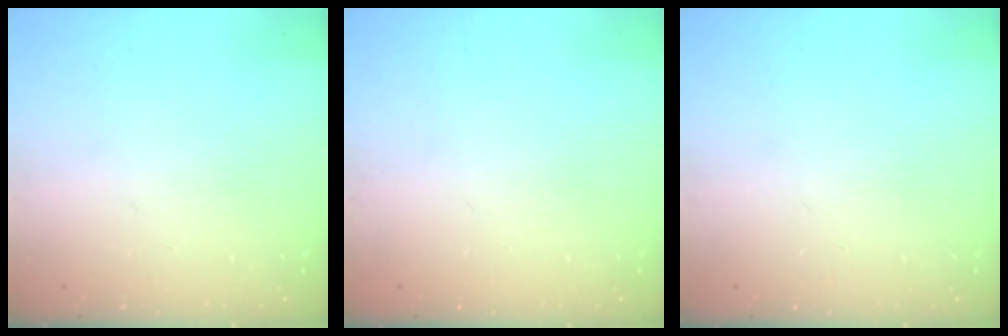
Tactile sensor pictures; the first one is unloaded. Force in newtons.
{"total": 0.0}
{"total": 0.0}